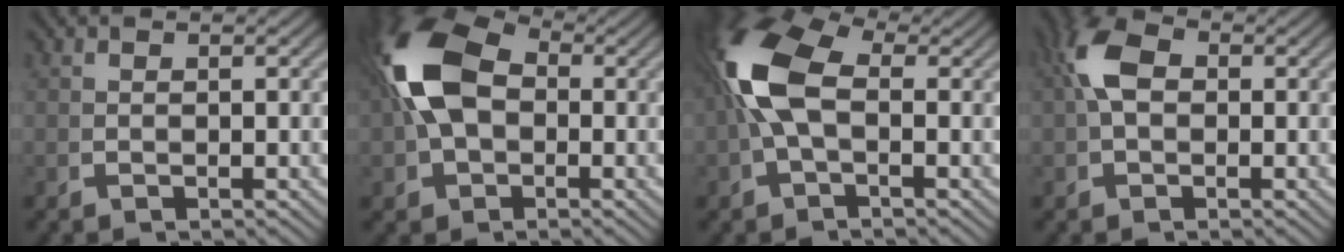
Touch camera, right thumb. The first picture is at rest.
{"total": 9.7, "force": [1.0, 6.8, 6.8], "torque": [-0.160, -0.002, 0.025]}
{"total": 7.4, "force": [0.7, 4.4, 5.9], "torque": [-0.127, 0.009, 0.011]}
{"total": 4.0, "force": [0.8, 2.4, 3.1], "torque": [-0.071, 0.002, 0.015]}